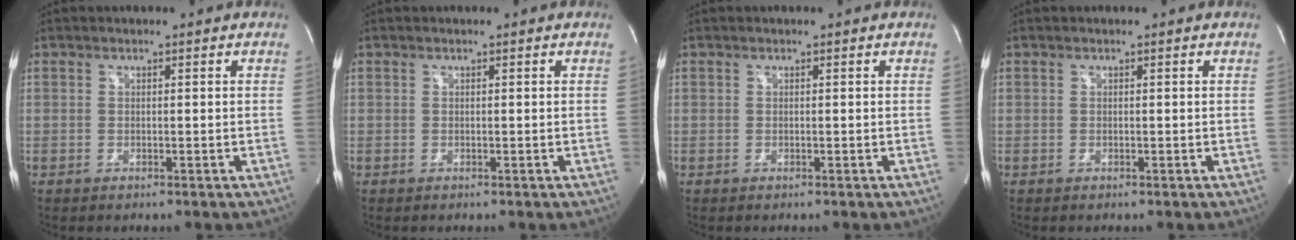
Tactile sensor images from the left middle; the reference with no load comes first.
{"total": 0.0}
{"total": 0.0}
{"total": 0.0}